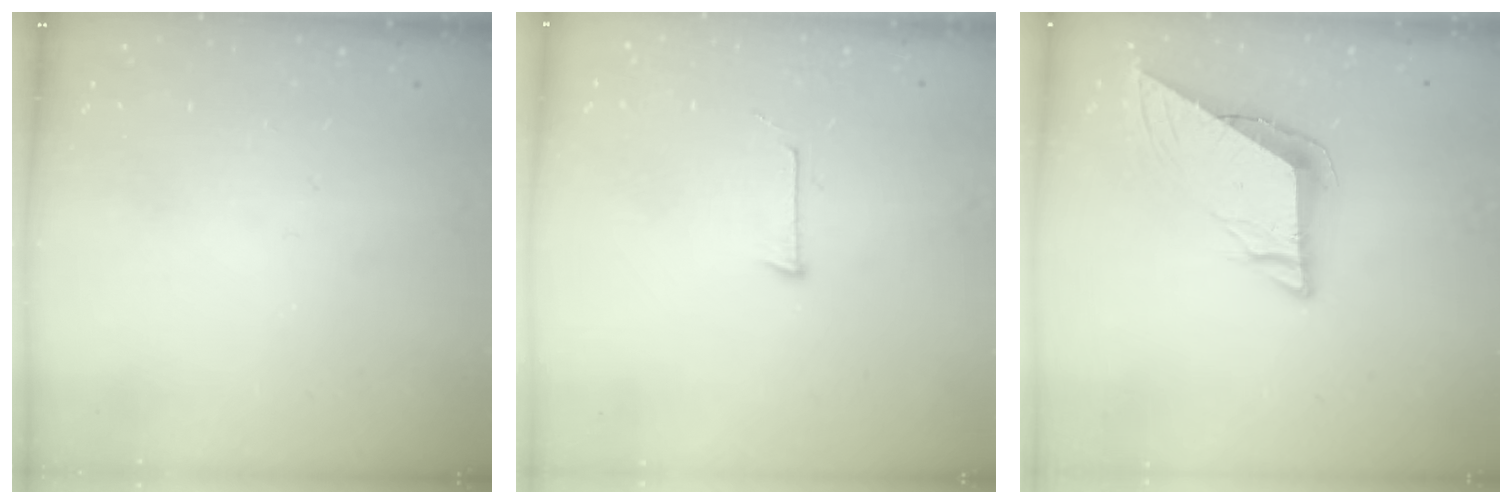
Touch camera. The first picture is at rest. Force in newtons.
{"total": 3.7, "press": 3.6, "slide": 0.4}
{"total": 8.3, "press": 8.3, "slide": 1.0}